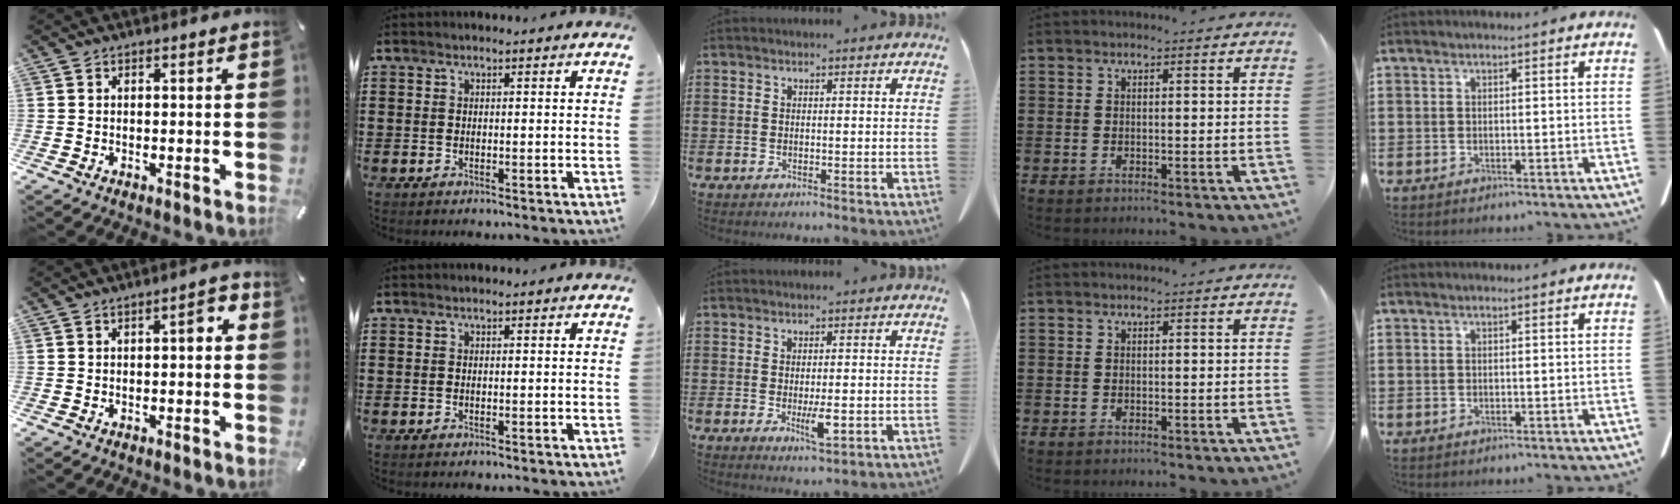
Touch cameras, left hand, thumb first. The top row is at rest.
{"thumb": {"total": 3.7, "force": [0.2, 1.5, 3.4], "torque": [-0.042, 0.005, -0.006]}, "middle": {"total": 3.7, "force": [-0.6, 1.0, 3.5], "torque": [-0.065, -0.003, -0.011]}}